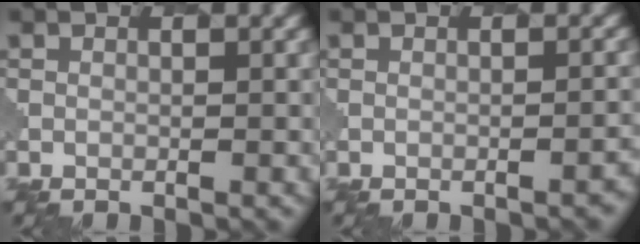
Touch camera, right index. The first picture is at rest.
{"total": 1.8, "force": [-1.2, 0.5, 1.2], "torque": [-0.004, 0.005, -0.016]}